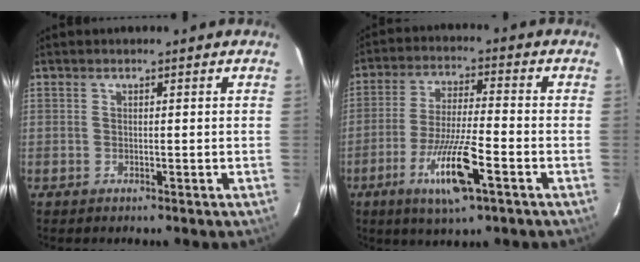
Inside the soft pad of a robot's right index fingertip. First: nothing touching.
{"total": 11.3, "force": [-5.2, 0.9, 10.0], "torque": [-0.190, -0.019, -0.091]}